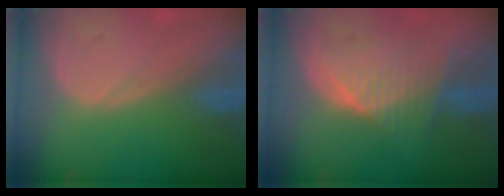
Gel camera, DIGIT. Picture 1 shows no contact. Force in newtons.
{"total": 6.9, "press": 6.3, "slide": 2.7}